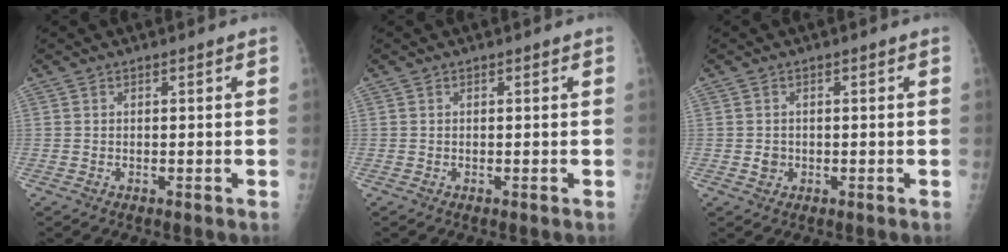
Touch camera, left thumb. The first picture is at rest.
{"total": 0.0}
{"total": 1.6, "force": [-0.2, 1.5, 0.6], "torque": [-0.001, 0.004, -0.001]}